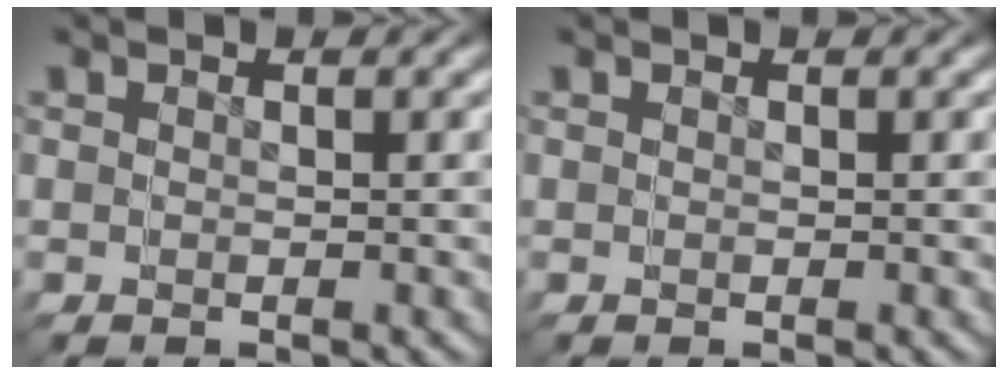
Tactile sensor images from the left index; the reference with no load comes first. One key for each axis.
{"total": 0.0}